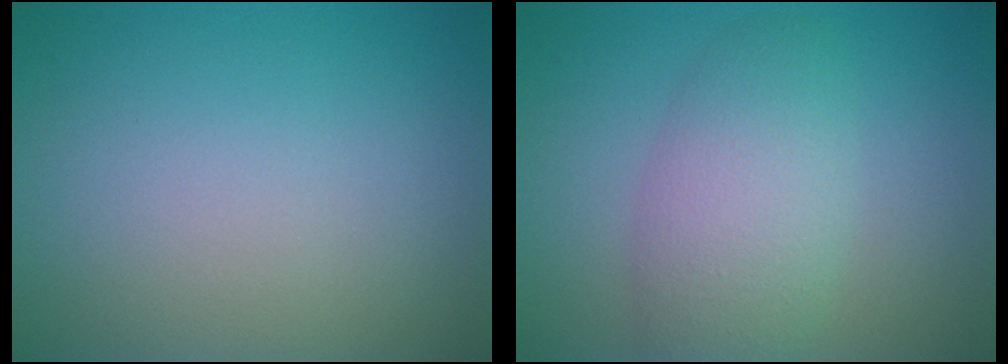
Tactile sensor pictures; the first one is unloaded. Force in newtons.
{"total": 4.9, "press": 4.9, "slide": 0.2}